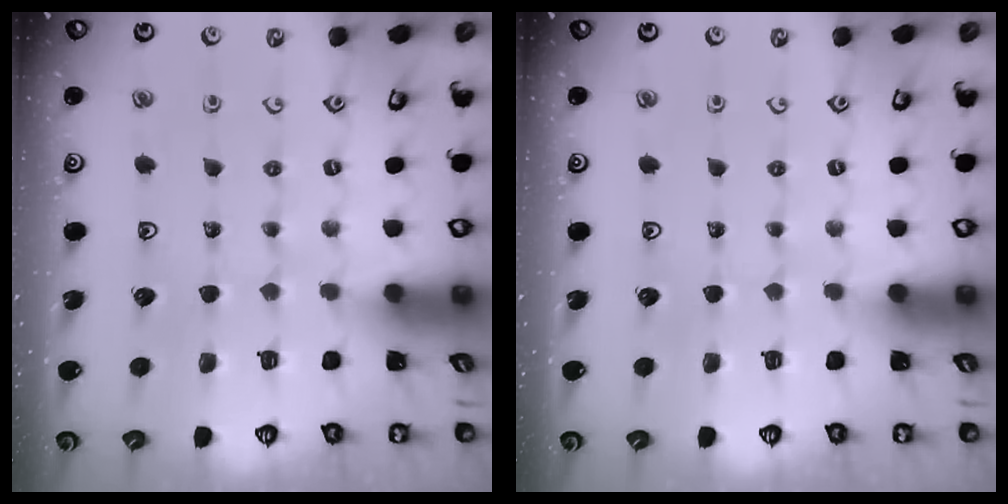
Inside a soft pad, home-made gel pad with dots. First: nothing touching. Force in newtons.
{"total": 0.0}